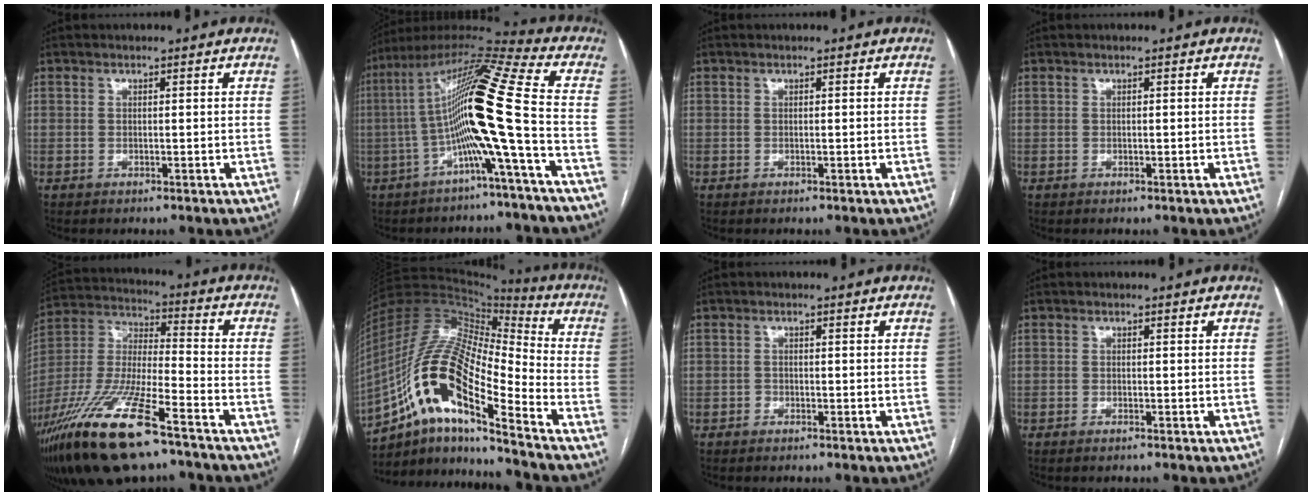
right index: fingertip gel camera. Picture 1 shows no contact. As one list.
[{"total": 16.1, "force": [-3.1, -1.6, 15.7], "torque": [-0.278, 0.019, -0.071]}, {"total": 0.0}, {"total": 0.0}, {"total": 23.0, "force": [-14.8, 4.7, 17.0], "torque": [-0.382, -0.048, -0.272]}, {"total": 19.5, "force": [-9.6, 4.0, 16.5], "torque": [-0.333, 0.012, -0.170]}, {"total": 0.7, "force": [-0.5, 0.3, 0.1], "torque": [-0.002, 0.001, -0.012]}, {"total": 0.7, "force": [-0.6, 0.0, 0.4], "torque": [-0.008, -0.001, -0.010]}]